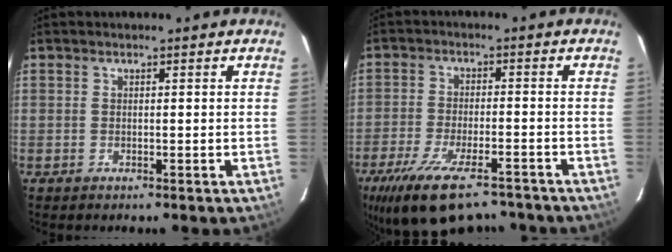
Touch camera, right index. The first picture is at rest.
{"total": 18.0, "force": [-13.3, 6.5, 10.3], "torque": [-0.212, -0.041, -0.210]}